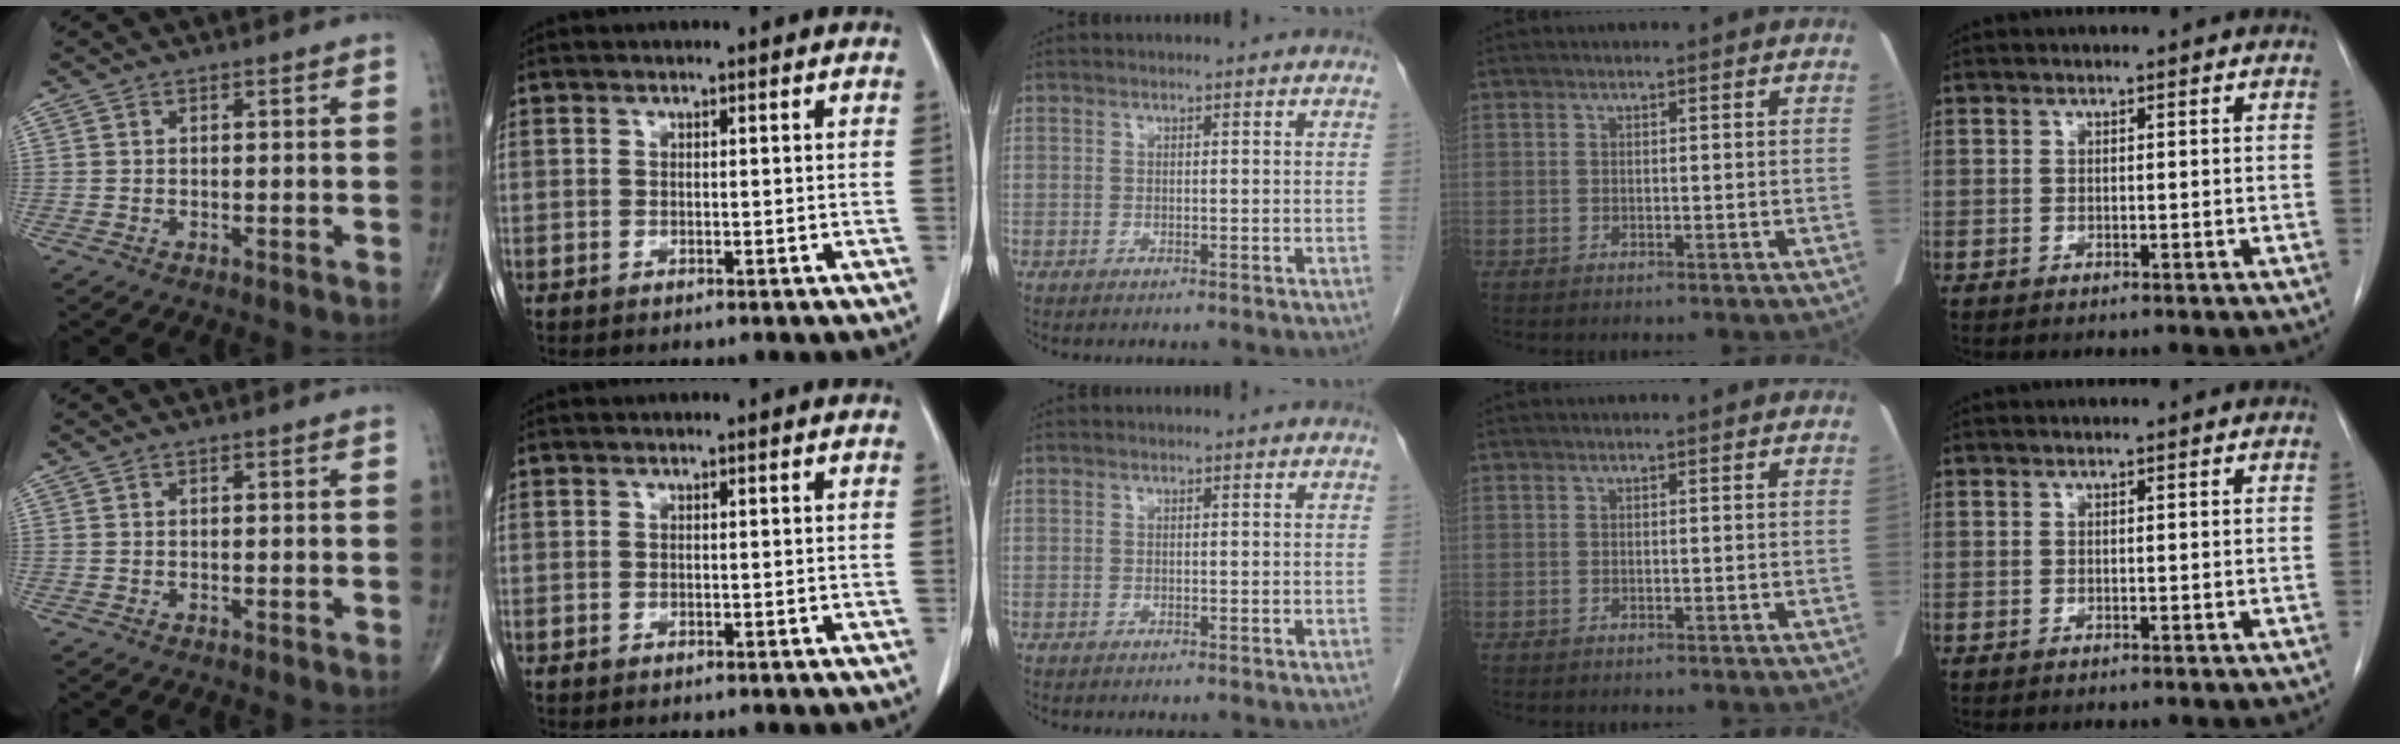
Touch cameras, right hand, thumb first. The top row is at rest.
{}